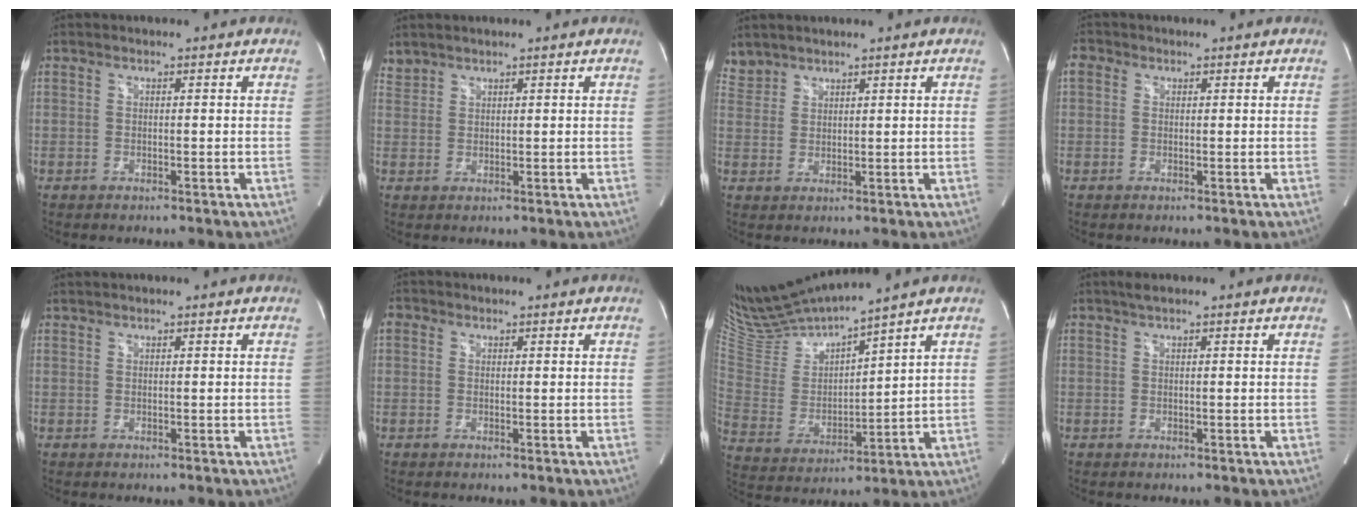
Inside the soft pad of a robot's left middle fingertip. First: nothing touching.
{"total": 1.9, "force": [1.8, 0.5, -0.2], "torque": [0.001, 0.011, 0.040]}
{"total": 3.1, "force": [2.9, 1.1, -0.3], "torque": [0.006, 0.013, 0.063]}
{"total": 2.0, "force": [0.7, 1.7, 0.7], "torque": [-0.013, 0.015, 0.012]}
{"total": 0.6, "force": [0.6, -0.1, 0.1], "torque": [-0.008, 0.011, 0.018]}
{"total": 1.5, "force": [0.6, 1.3, 0.4], "torque": [-0.005, 0.012, 0.010]}
{"total": 13.6, "force": [12.8, -0.6, 4.7], "torque": [-0.103, -0.010, 0.262]}
{"total": 1.2, "force": [0.8, 0.0, 0.8], "torque": [-0.019, 0.013, 0.016]}